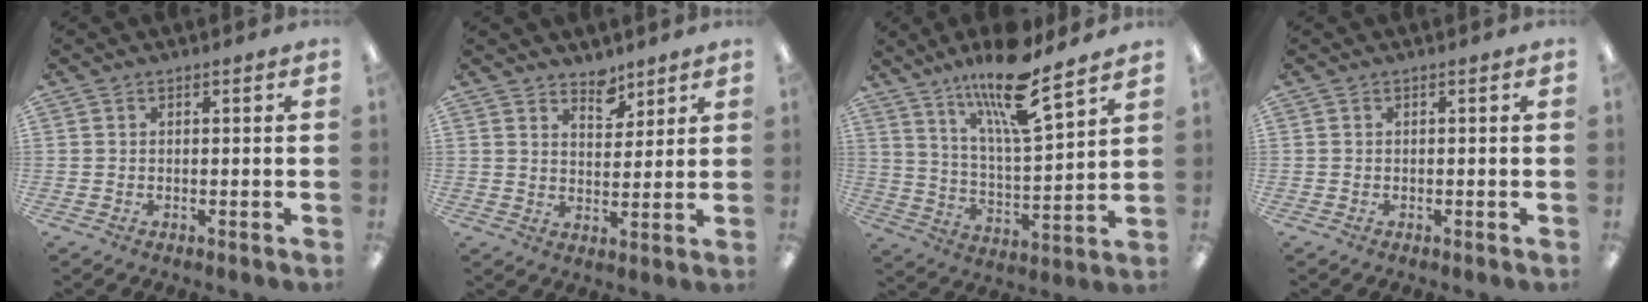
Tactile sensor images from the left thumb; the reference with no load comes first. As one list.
[{"total": 5.5, "force": [4.7, 2.6, 1.4], "torque": [0.000, -0.035, 0.081]}, {"total": 16.6, "force": [12.6, 3.2, 10.4], "torque": [-0.187, -0.075, 0.206]}, {"total": 0.0}]